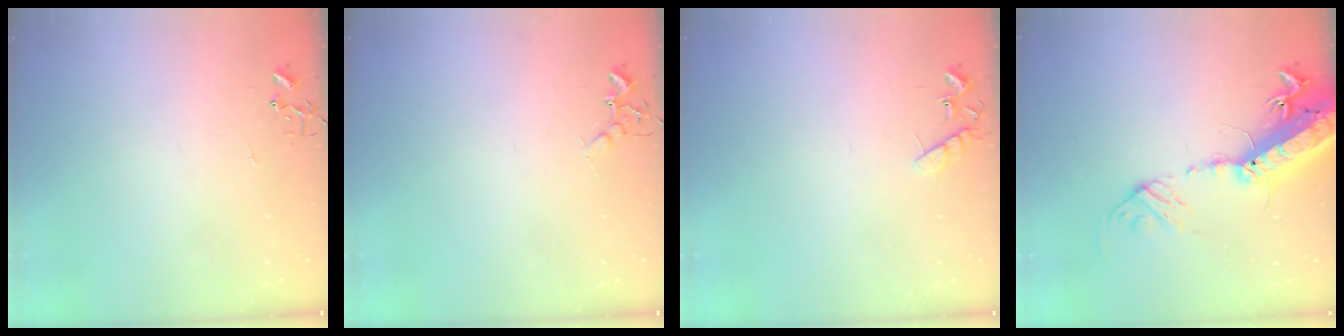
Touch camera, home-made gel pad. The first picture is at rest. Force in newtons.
{"total": 5.8, "press": 5.7, "slide": 1.0}
{"total": 8.0, "press": 8.0, "slide": 0.4}
{"total": 23.3, "press": 22.7, "slide": 5.2}